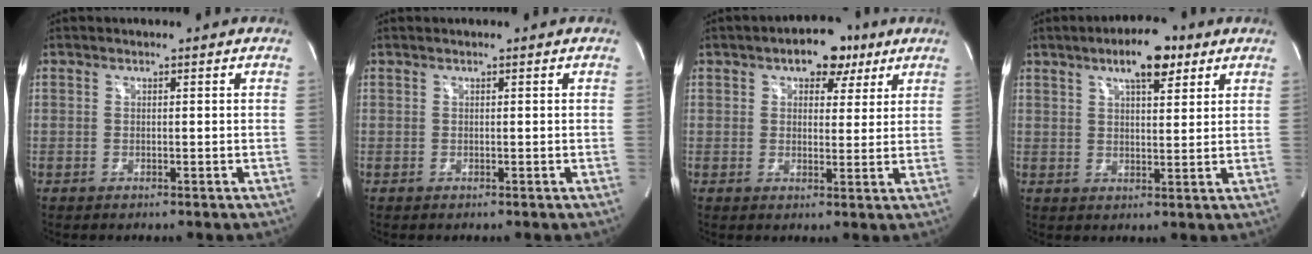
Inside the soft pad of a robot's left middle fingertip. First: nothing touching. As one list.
[{"total": 0.0}, {"total": 6.7, "force": [3.8, 3.9, 4.0], "torque": [-0.045, 0.021, 0.051]}, {"total": 8.0, "force": [4.8, 2.3, 5.9], "torque": [-0.101, 0.012, 0.075]}]